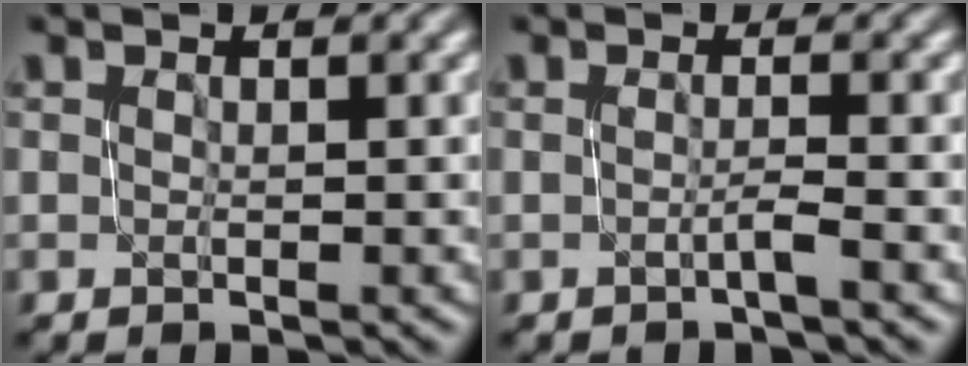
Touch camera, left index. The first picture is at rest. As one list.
[{"total": 0.8, "force": [-0.4, 0.1, 0.8], "torque": [-0.012, 0.000, -0.012]}]